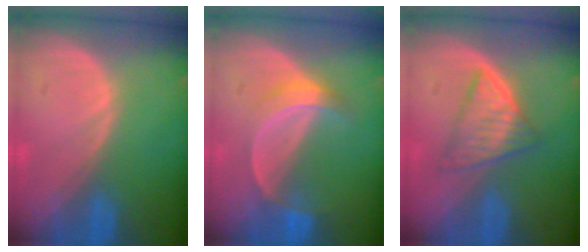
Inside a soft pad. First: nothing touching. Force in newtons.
{"total": 5.2, "press": 4.7, "slide": 2.2}
{"total": 5.5, "press": 5.3, "slide": 1.5}